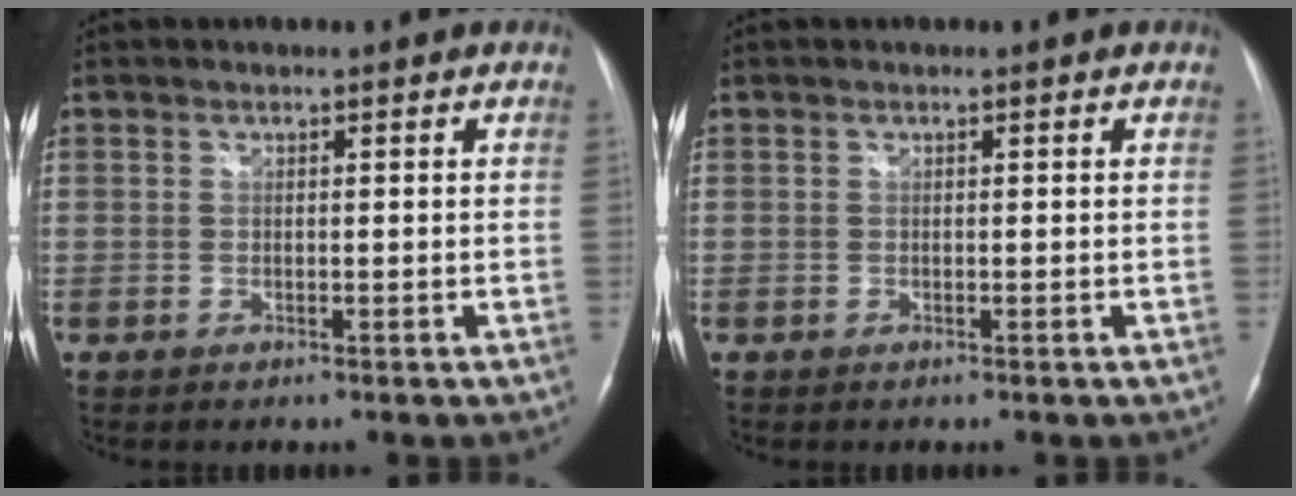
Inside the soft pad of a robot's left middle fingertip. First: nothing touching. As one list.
[{"total": 0.0}]